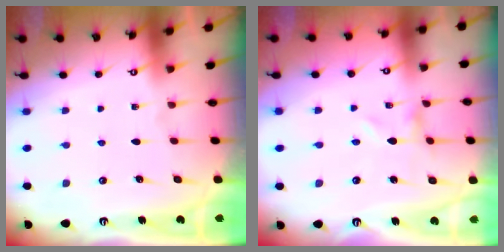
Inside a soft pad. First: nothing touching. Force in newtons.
{"total": 0.0}